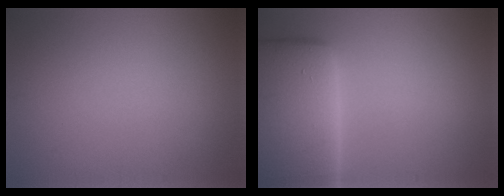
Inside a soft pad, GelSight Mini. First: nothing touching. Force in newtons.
{"total": 15.0, "press": 14.9, "slide": 1.1}